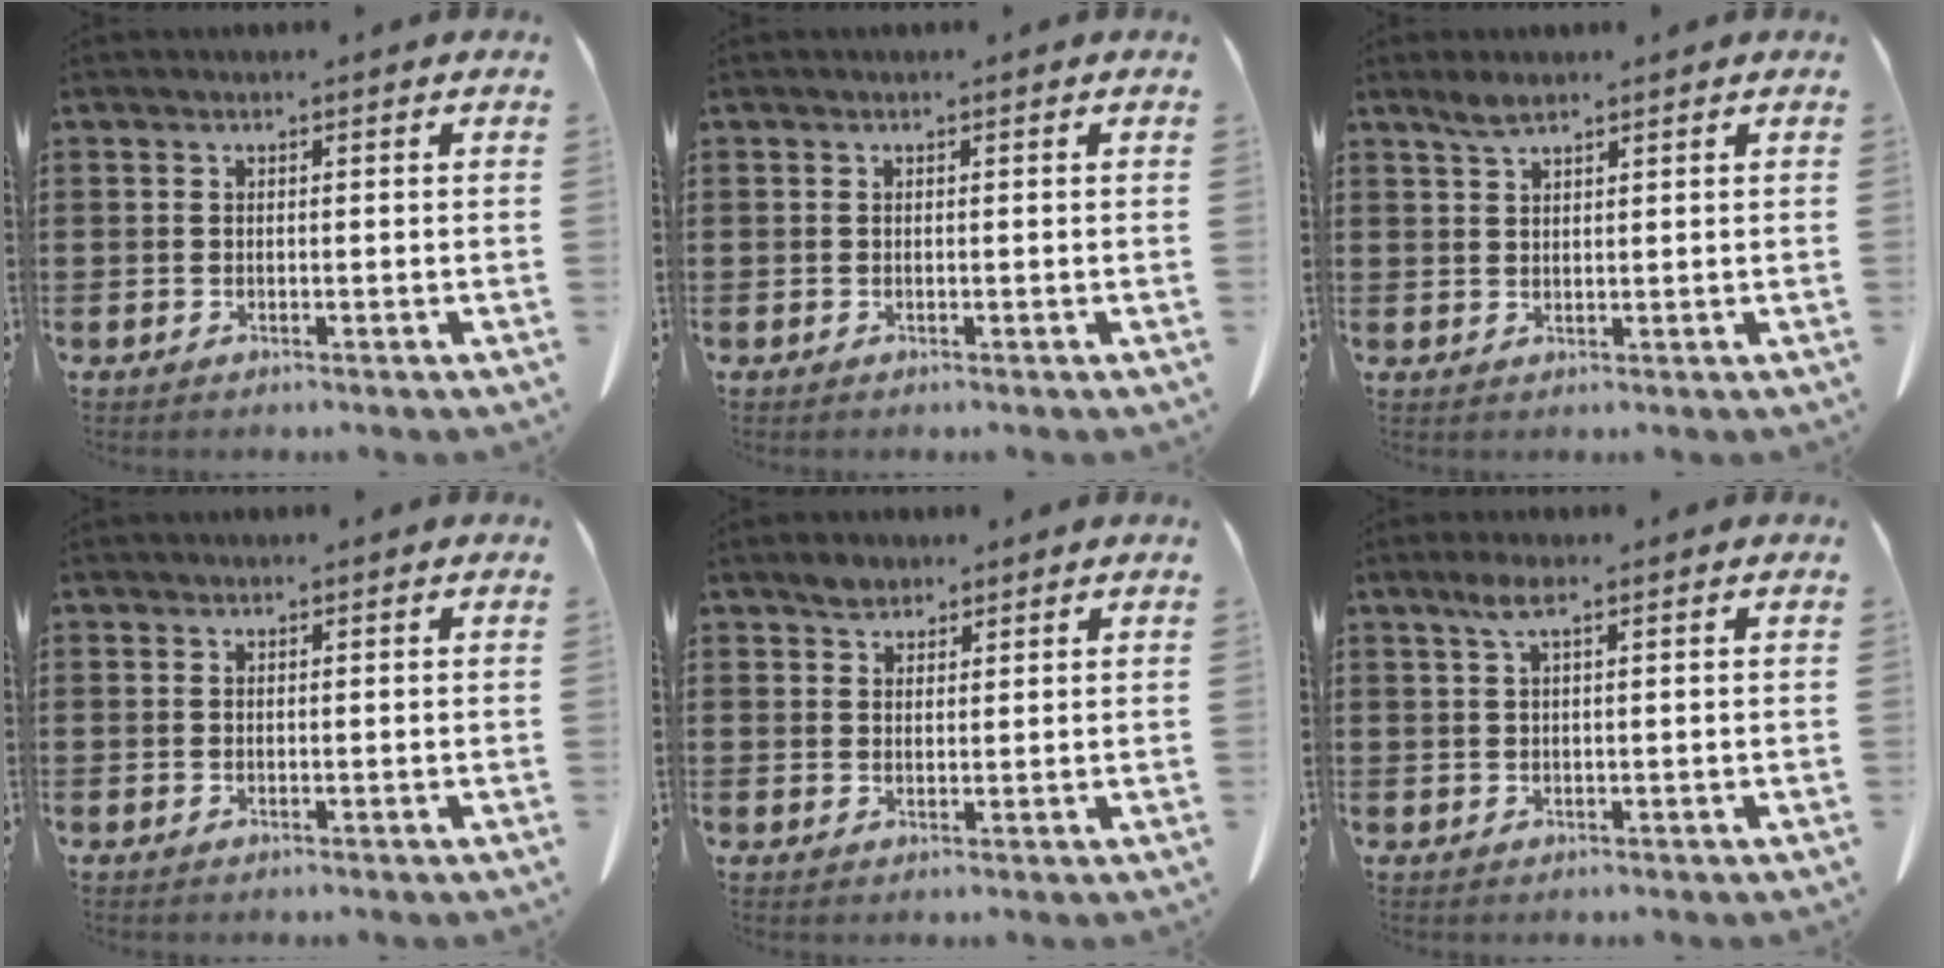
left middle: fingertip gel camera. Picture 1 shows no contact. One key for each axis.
{"total": 0.0}
{"total": 2.5, "fx": 1.9, "fy": 0.6, "fz": 1.5, "tx": -0.034, "ty": 0.003, "tz": 0.034}
{"total": 0.0}
{"total": 2.2, "fx": 1.9, "fy": 1.1, "fz": 0.5, "tx": -0.007, "ty": 0.000, "tz": 0.035}
{"total": 3.0, "fx": 1.4, "fy": 0.6, "fz": 2.5, "tx": -0.054, "ty": 0.005, "tz": 0.024}